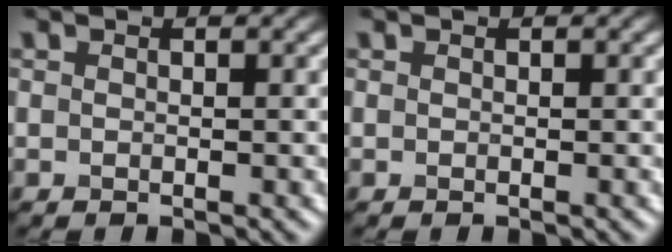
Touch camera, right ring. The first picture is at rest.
{"total": 0.0}